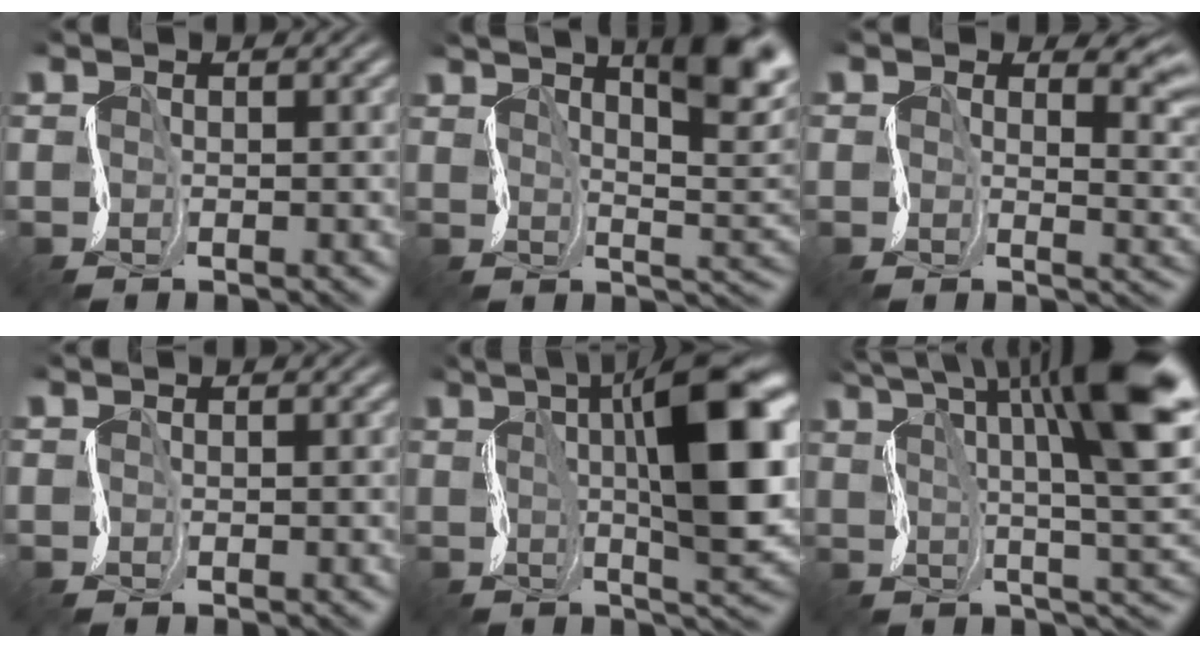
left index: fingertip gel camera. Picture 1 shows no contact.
{"total": 10.6, "force": [5.3, 3.0, 8.8], "torque": [-0.116, 0.015, 0.073]}
{"total": 5.0, "force": [2.0, 2.6, 3.8], "torque": [-0.049, -0.008, 0.029]}
{"total": 0.0}
{"total": 12.6, "force": [2.6, 3.5, 11.8], "torque": [-0.169, 0.009, 0.040]}
{"total": 13.6, "force": [5.5, 3.3, 12.0], "torque": [-0.200, 0.011, 0.093]}